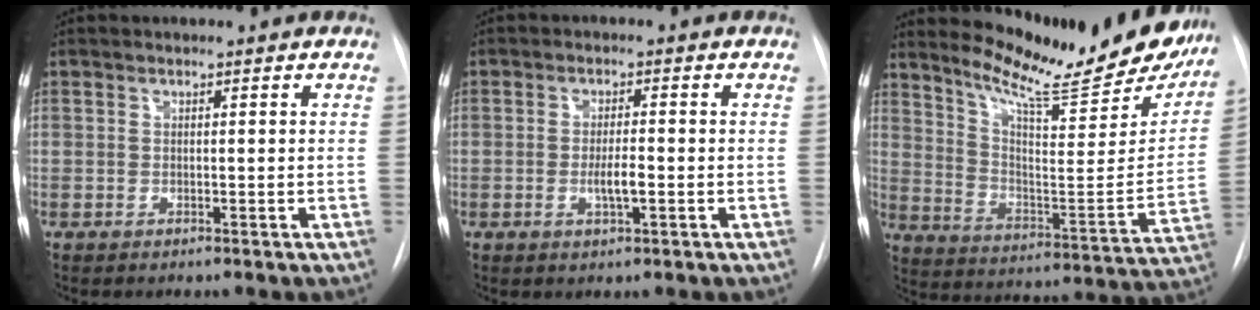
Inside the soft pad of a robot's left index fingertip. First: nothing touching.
{"total": 3.2, "force": [-0.9, 0.6, 3.0], "torque": [-0.055, -0.003, -0.014]}
{"total": 23.5, "force": [20.6, 3.6, 10.7], "torque": [-0.163, -0.078, 0.283]}